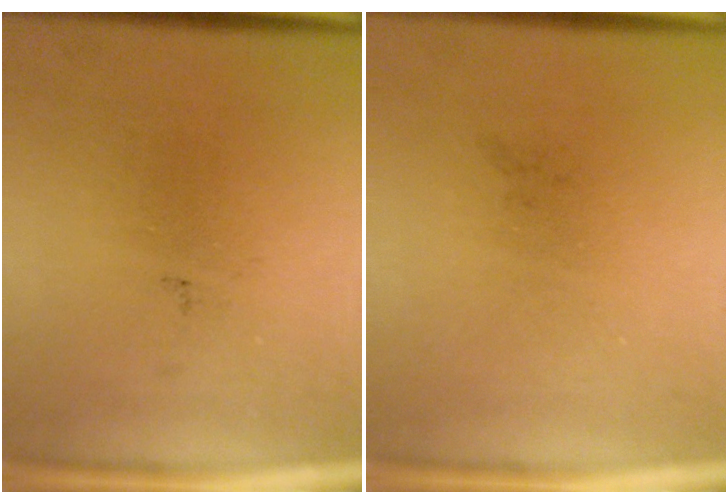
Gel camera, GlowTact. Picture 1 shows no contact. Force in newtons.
{"total": 0.0}